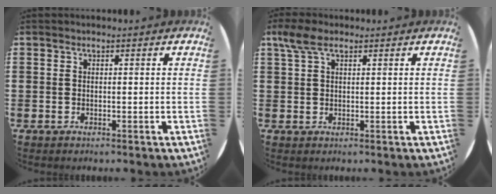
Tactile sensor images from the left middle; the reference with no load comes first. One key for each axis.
{"total": 3.2, "fx": 1.8, "fy": 1.6, "fz": 2.2, "tx": -0.048, "ty": 0.008, "tz": 0.033}